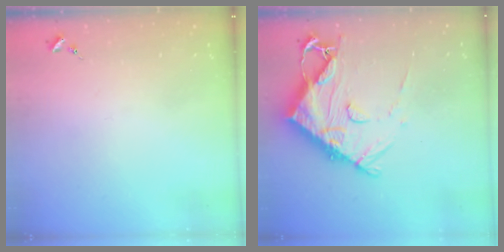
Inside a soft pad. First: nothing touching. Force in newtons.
{"total": 14.6, "press": 14.6, "slide": 1.5}